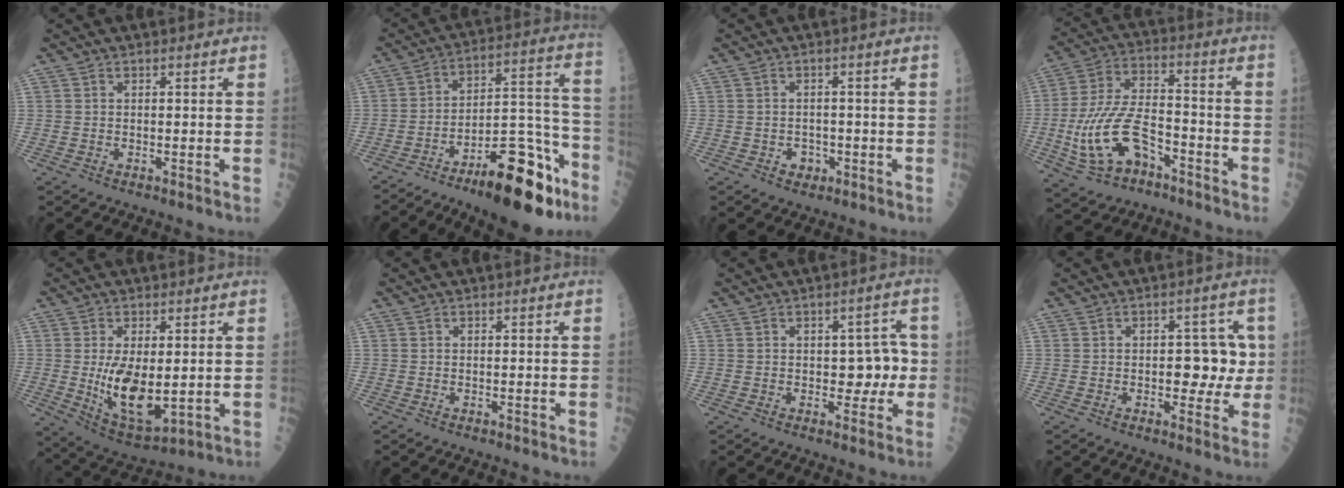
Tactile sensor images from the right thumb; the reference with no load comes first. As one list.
[{"total": 22.3, "force": [-13.0, 7.7, 16.4], "torque": [-0.218, 0.085, -0.202]}, {"total": 2.6, "force": [-1.1, 2.2, 1.1], "torque": [0.002, 0.008, -0.012]}, {"total": 16.1, "force": [-6.0, 8.5, 12.2], "torque": [-0.240, 0.041, -0.106]}, {"total": 11.9, "force": [-0.1, 5.8, 10.4], "torque": [-0.171, -0.023, 0.018]}, {"total": 0.0}, {"total": 5.4, "force": [-0.4, 3.5, 4.2], "torque": [-0.019, 0.016, -0.004]}, {"total": 6.9, "force": [0.0, 4.3, 5.4], "torque": [-0.026, 0.012, 0.000]}]